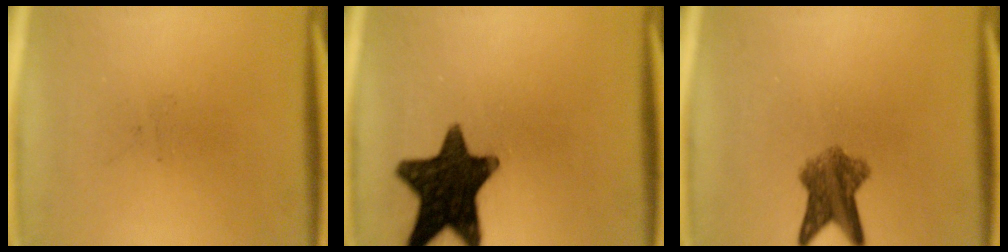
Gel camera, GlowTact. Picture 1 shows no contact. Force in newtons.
{"total": 15.8}
{"total": 6.1}